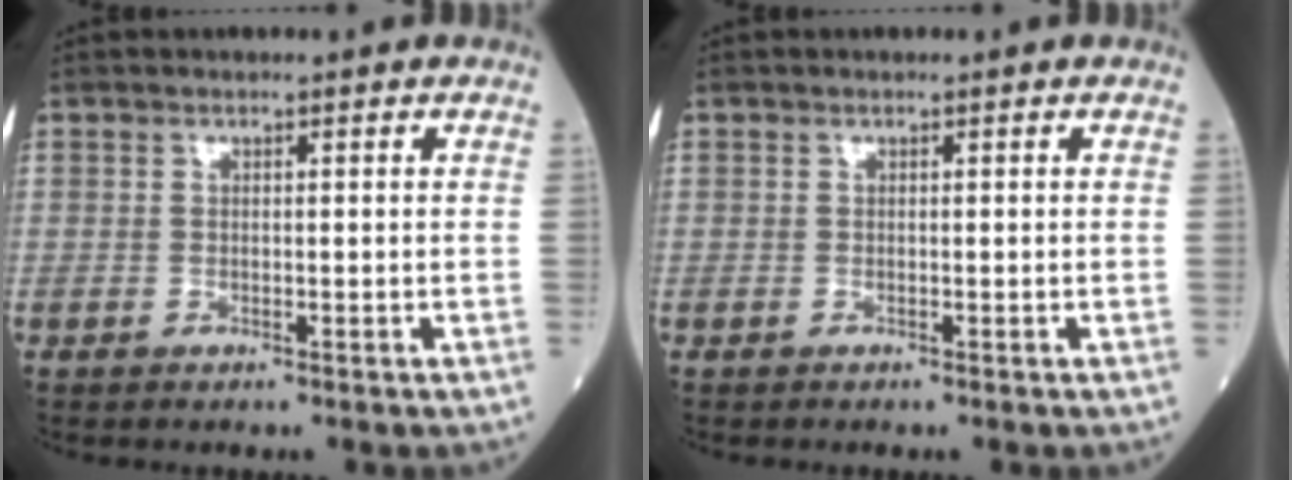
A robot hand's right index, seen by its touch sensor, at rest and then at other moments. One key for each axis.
{"total": 0.0}